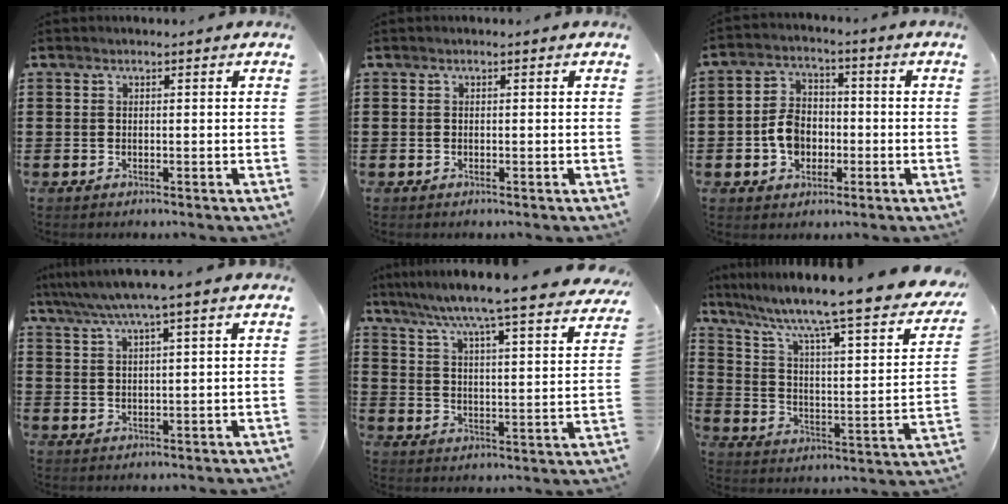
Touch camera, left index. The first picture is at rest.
{"total": 0.0}
{"total": 6.0, "force": [-1.7, 4.6, 3.4], "torque": [-0.082, 0.008, -0.035]}
{"total": 4.4, "force": [3.1, -0.4, 3.1], "torque": [-0.068, -0.009, 0.051]}
{"total": 6.1, "force": [5.4, -1.3, 2.5], "torque": [-0.073, -0.053, 0.082]}
{"total": 8.7, "force": [6.6, 0.0, 5.6], "torque": [-0.128, -0.062, 0.098]}